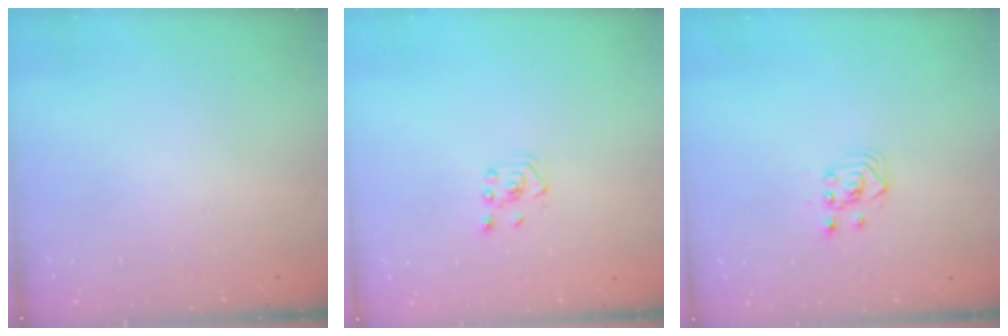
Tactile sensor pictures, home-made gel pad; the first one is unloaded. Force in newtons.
{"total": 1.9, "press": 1.8, "slide": 0.6}
{"total": 3.3, "press": 3.3, "slide": 0.1}